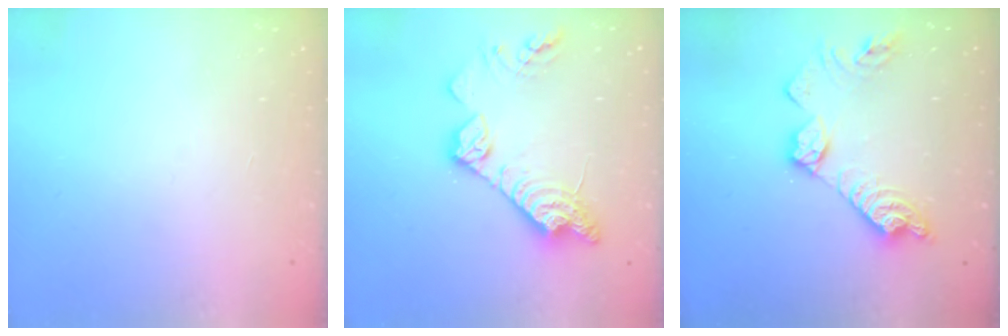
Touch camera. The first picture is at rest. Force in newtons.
{"total": 16.1, "press": 16.0, "slide": 0.8}
{"total": 14.7, "press": 14.6, "slide": 1.1}